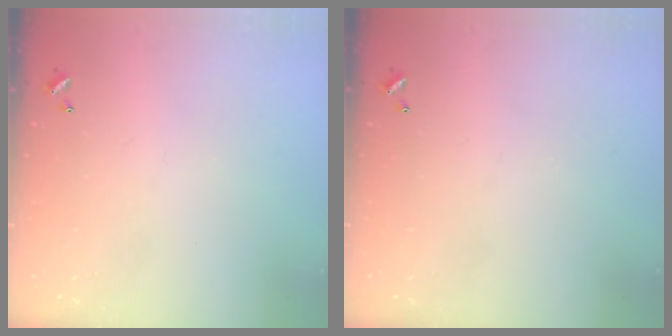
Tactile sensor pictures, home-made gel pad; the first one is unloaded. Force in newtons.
{"total": 0.0}